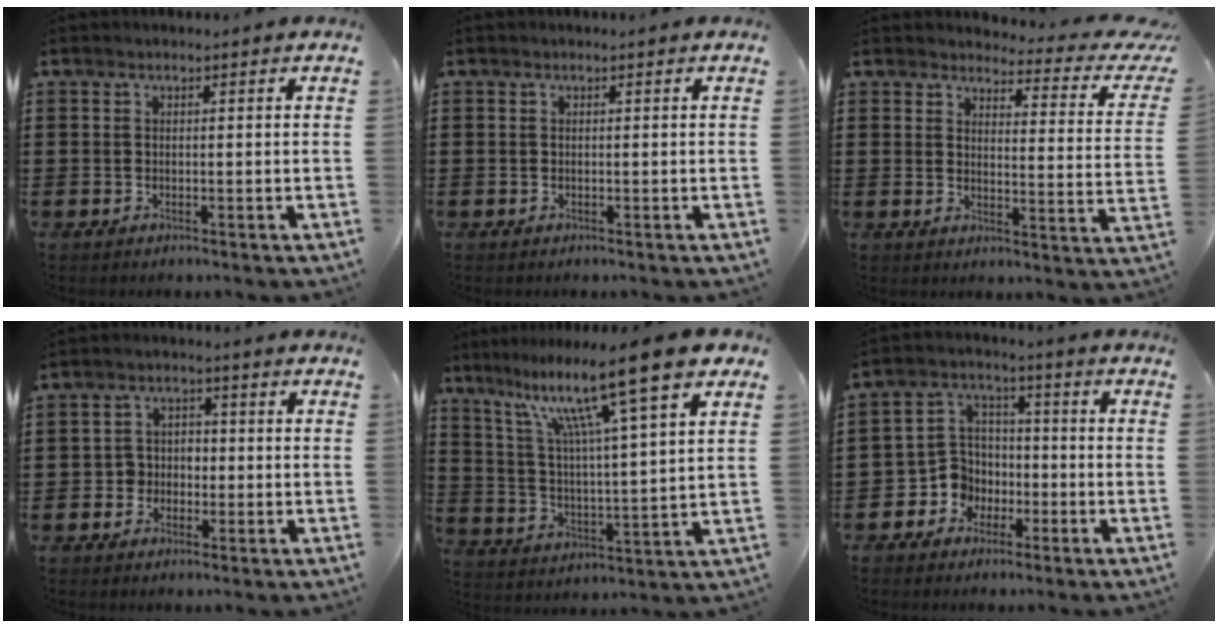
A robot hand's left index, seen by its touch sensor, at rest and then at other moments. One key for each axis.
{"total": 0.0}
{"total": 3.8, "fx": 3.3, "fy": 0.8, "fz": 1.6, "tx": -0.036, "ty": -0.029, "tz": 0.049}
{"total": 3.3, "fx": -1.3, "fy": 2.9, "fz": 1.0, "tx": -0.031, "ty": 0.006, "tz": -0.030}
{"total": 14.3, "fx": 9.7, "fy": 0.8, "fz": 10.5, "tx": -0.204, "ty": -0.047, "tz": 0.149}
{"total": 6.7, "fx": -2.4, "fy": 6.1, "fz": 1.5, "tx": -0.068, "ty": 0.005, "tz": -0.049}